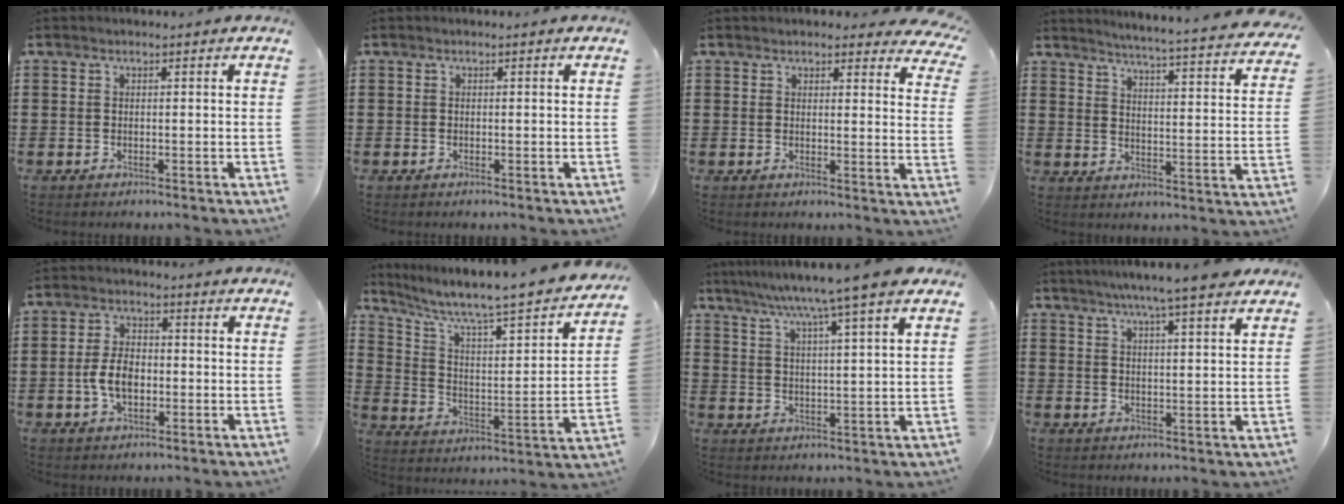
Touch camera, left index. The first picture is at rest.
{"total": 0.0}
{"total": 3.4, "force": [3.2, 0.3, 1.0], "torque": [-0.014, -0.012, 0.056]}
{"total": 4.1, "force": [3.7, -0.9, 1.3], "torque": [-0.046, -0.039, 0.055]}
{"total": 5.5, "force": [-0.9, 3.1, 4.5], "torque": [-0.102, 0.002, -0.023]}
{"total": 6.6, "force": [5.4, 0.7, 3.6], "torque": [-0.098, -0.051, 0.085]}
{"total": 7.7, "force": [6.1, -1.2, 4.5], "torque": [-0.105, -0.025, 0.102]}
{"total": 5.7, "force": [4.8, -0.5, 3.1], "torque": [-0.073, -0.010, 0.082]}